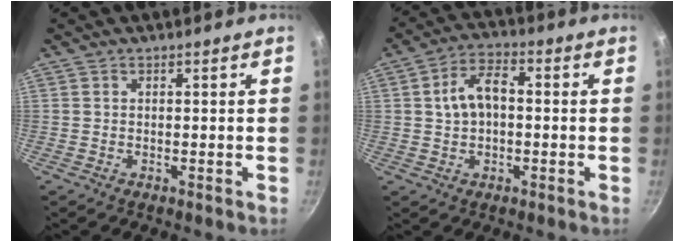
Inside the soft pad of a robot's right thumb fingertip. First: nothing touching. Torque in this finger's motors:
{"motor_torque": [-0.37, 0.53, 0.53, -0.54, 0.22]}